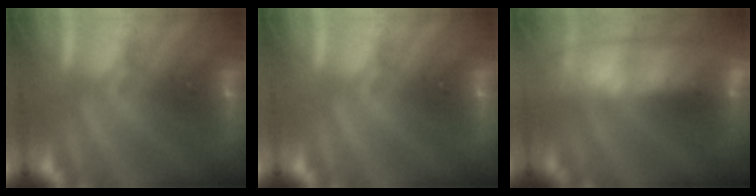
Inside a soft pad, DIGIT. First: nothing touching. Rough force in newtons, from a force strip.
{"total": 0.0}
{"total": 9.1}